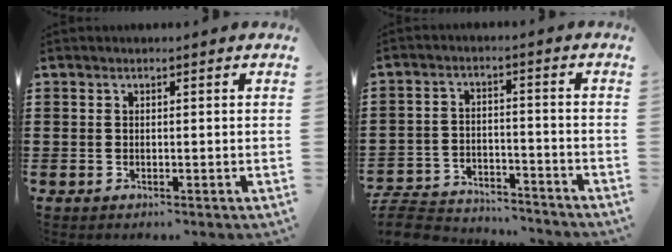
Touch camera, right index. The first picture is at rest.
{"total": 6.4, "force": [-6.2, 1.0, 1.0], "torque": [-0.033, 0.007, -0.126]}